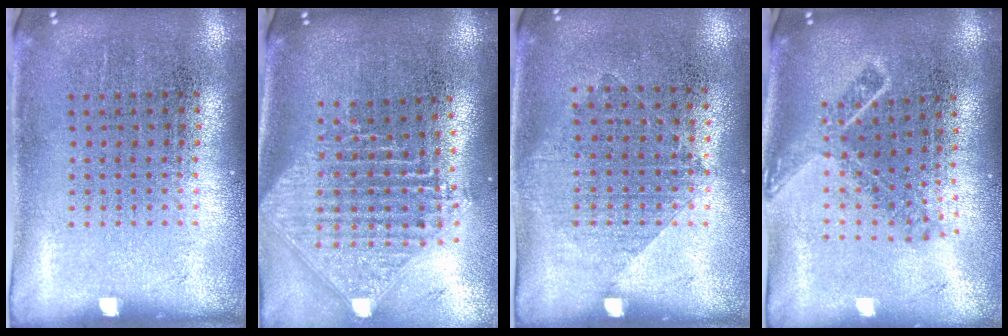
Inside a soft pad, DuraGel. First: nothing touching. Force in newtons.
{"total": 2.3, "press": 1.8, "slide": 1.5}
{"total": 1.0, "press": 1.0, "slide": 0.4}
{"total": 1.8, "press": 1.3, "slide": 1.3}